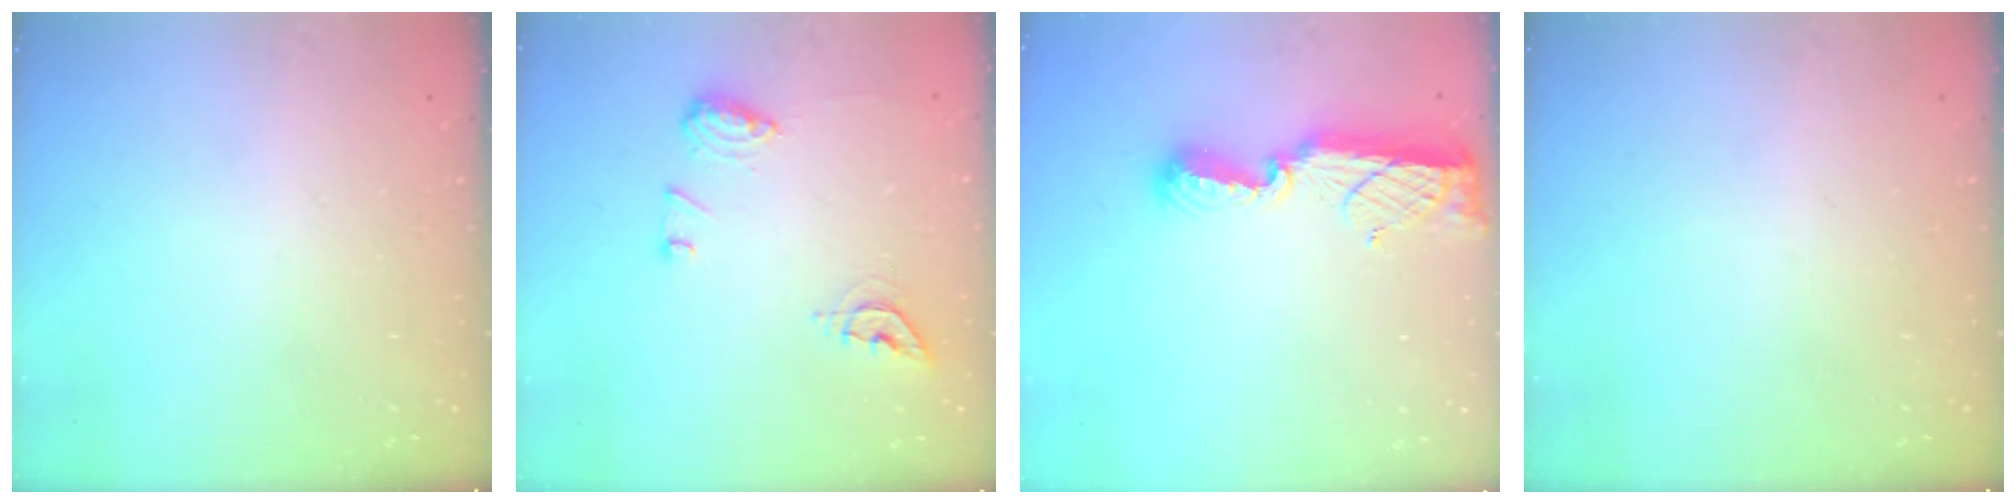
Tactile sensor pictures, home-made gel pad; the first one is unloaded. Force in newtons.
{"total": 10.5, "press": 10.5, "slide": 0.7}
{"total": 9.9, "press": 9.9, "slide": 0.8}
{"total": 0.0}